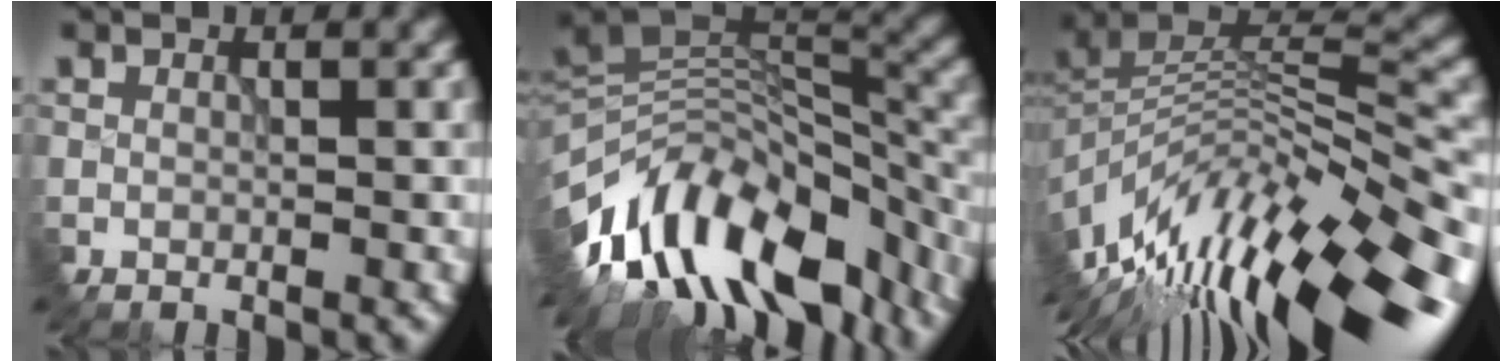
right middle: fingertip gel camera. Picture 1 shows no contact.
{"total": 14.3, "force": [-7.6, 6.7, 10.1], "torque": [-0.191, 0.014, -0.126]}
{"total": 13.2, "force": [-6.4, 5.4, 10.1], "torque": [-0.197, 0.017, -0.099]}